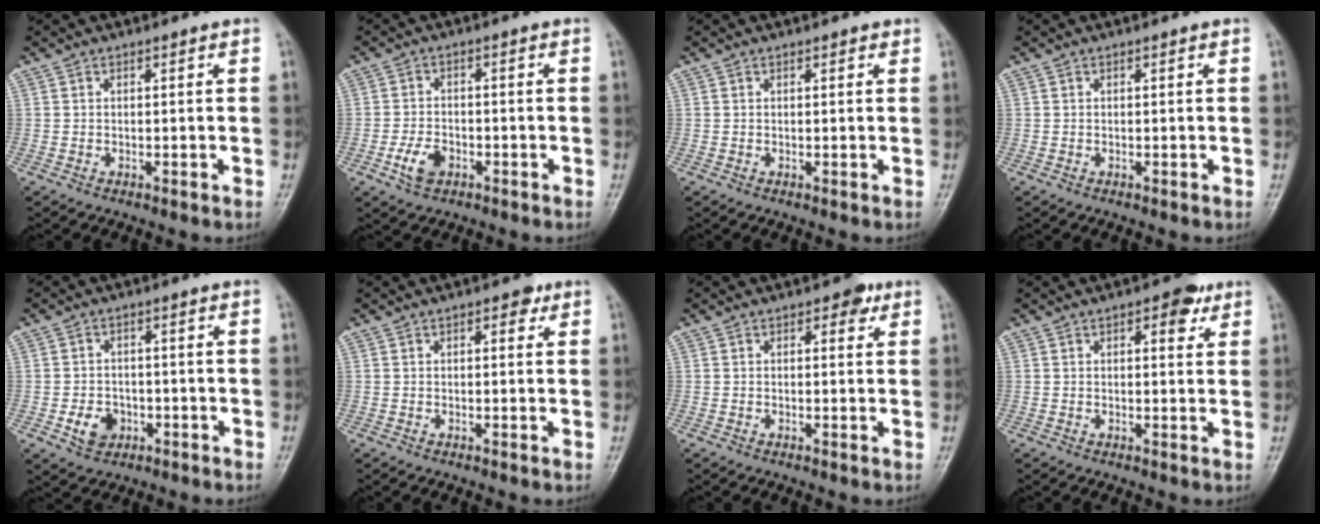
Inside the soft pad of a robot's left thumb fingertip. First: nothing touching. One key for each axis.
{"total": 4.6, "fx": -2.2, "fy": 3.0, "fz": 2.6, "tx": -0.047, "ty": 0.011, "tz": -0.042}
{"total": 0.7, "fx": 0.5, "fy": 0.4, "fz": 0.3, "tx": -0.001, "ty": -0.001, "tz": 0.004}
{"total": 0.0}
{"total": 5.0, "fx": -1.9, "fy": 4.0, "fz": 2.2, "tx": -0.021, "ty": 0.009, "tz": -0.028}
{"total": 2.2, "fx": 1.0, "fy": 1.3, "fz": 1.5, "tx": -0.007, "ty": 0.001, "tz": 0.009}
{"total": 2.4, "fx": 1.2, "fy": 1.5, "fz": 1.4, "tx": -0.002, "ty": 0.000, "tz": 0.010}
{"total": 4.5, "fx": 2.3, "fy": 2.2, "fz": 3.1, "tx": -0.022, "ty": -0.005, "tz": 0.024}